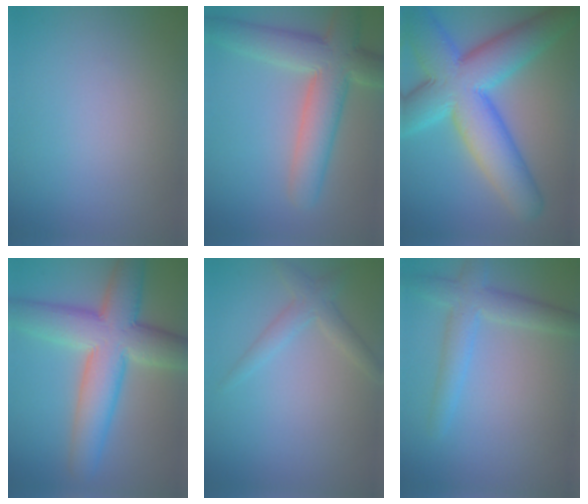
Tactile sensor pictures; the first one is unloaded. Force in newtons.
{"total": 7.6, "press": 7.6, "slide": 0.6}
{"total": 12.7, "press": 12.7, "slide": 0.4}
{"total": 9.9, "press": 9.9, "slide": 0.4}
{"total": 2.2, "press": 2.1, "slide": 0.1}
{"total": 3.8, "press": 3.8, "slide": 0.2}